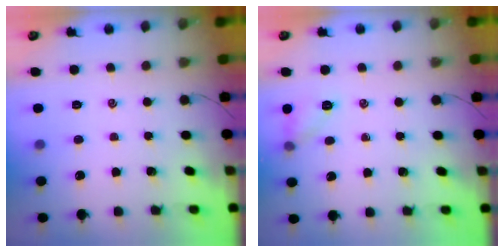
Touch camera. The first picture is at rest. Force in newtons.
{"total": 6.5, "press": 6.5, "slide": 0.8}